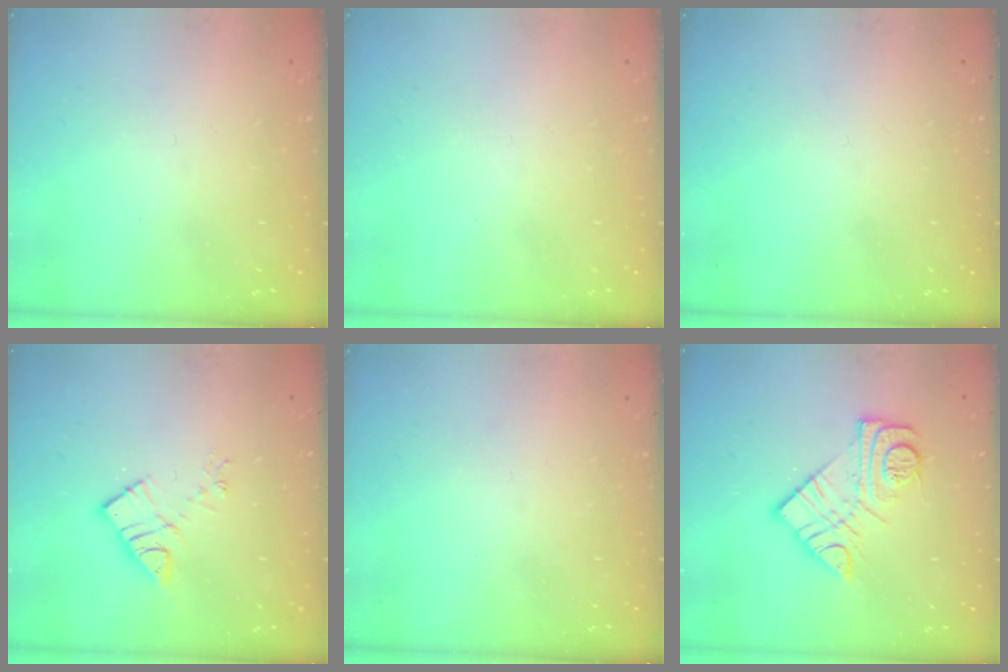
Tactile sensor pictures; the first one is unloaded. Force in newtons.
{"total": 1.7, "press": 1.7, "slide": 0.1}
{"total": 0.0}
{"total": 7.9, "press": 7.9, "slide": 0.4}
{"total": 0.0}
{"total": 12.3, "press": 12.2, "slide": 0.8}